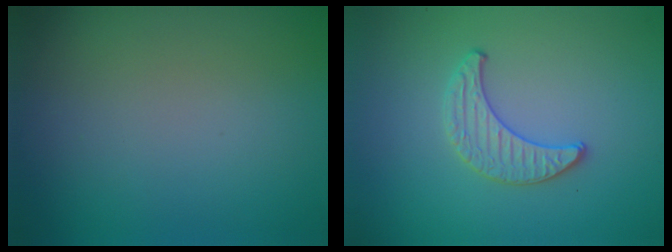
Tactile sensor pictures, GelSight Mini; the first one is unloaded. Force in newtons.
{"total": 1.5, "press": 1.5, "slide": 0.1}